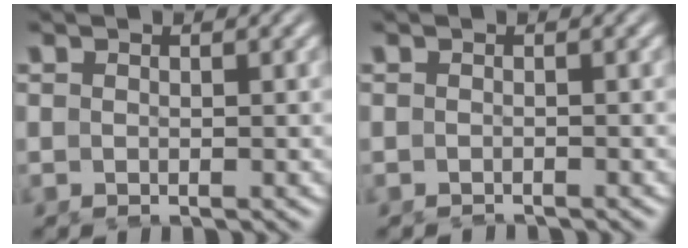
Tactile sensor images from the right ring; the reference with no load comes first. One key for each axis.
{"total": 1.0, "fx": -1.0, "fy": -0.2, "fz": -0.2, "tx": -0.002, "ty": -0.003, "tz": -0.017}